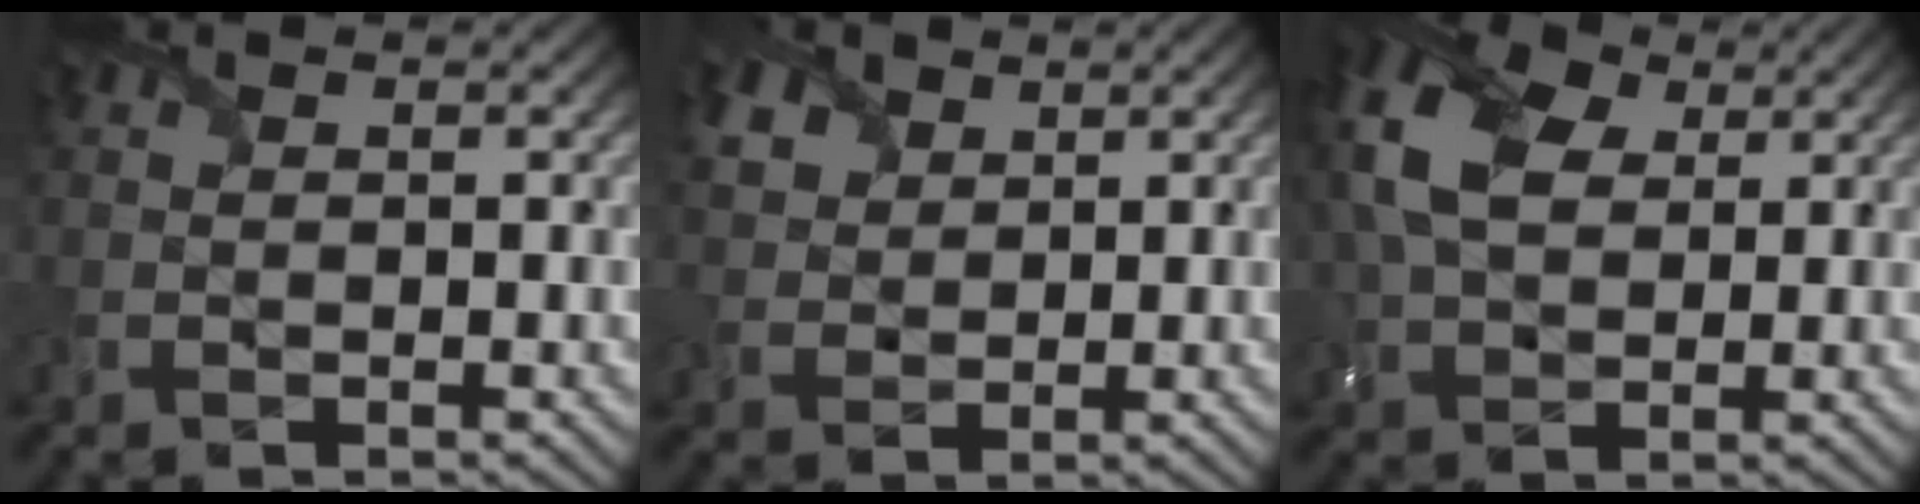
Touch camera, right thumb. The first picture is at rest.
{"total": 4.4, "force": [2.6, 3.1, 1.8], "torque": [-0.069, 0.007, 0.045]}
{"total": 12.4, "force": [4.2, 7.8, 8.7], "torque": [-0.234, 0.027, 0.078]}